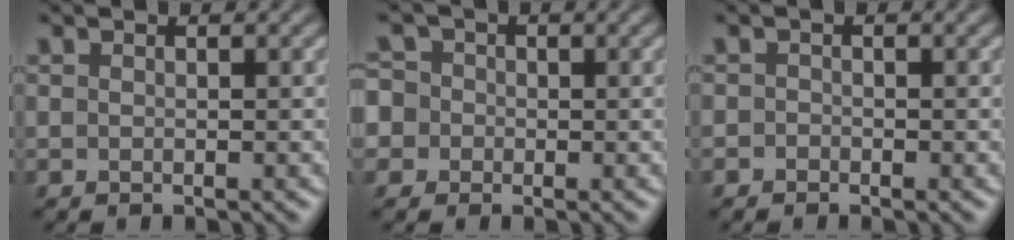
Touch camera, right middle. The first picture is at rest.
{"total": 5.6, "force": [-0.8, 5.3, 1.6], "torque": [-0.029, 0.028, -0.052]}
{"total": 0.8, "force": [-0.5, 0.6, 0.0], "torque": [0.005, -0.002, -0.011]}